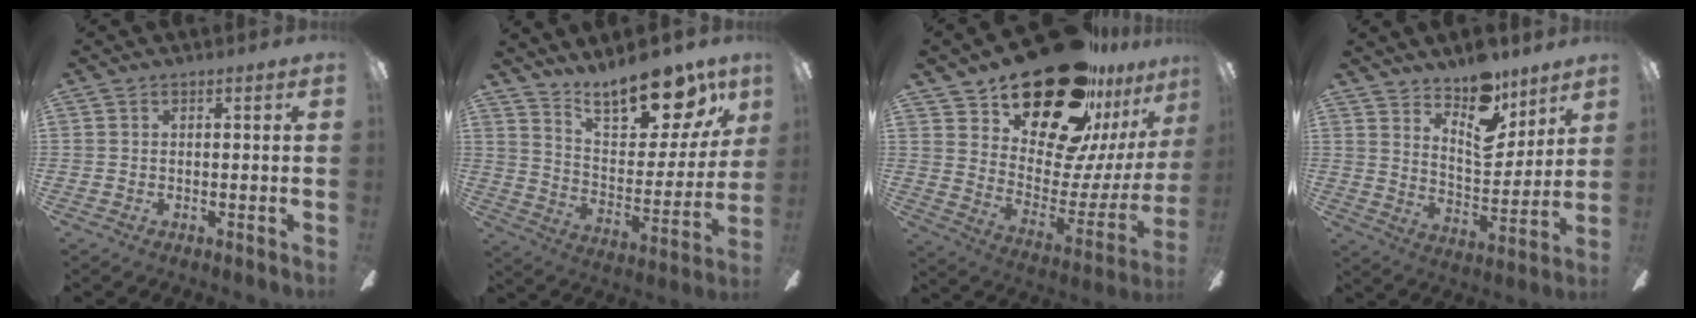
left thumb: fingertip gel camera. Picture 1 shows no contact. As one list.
[{"total": 19.8, "force": [15.9, 7.0, 9.5], "torque": [-0.146, -0.112, 0.271]}, {"total": 27.4, "force": [20.7, 12.2, 13.2], "torque": [-0.192, -0.144, 0.368]}, {"total": 13.3, "force": [10.3, 6.1, 5.9], "torque": [-0.086, -0.070, 0.187]}]